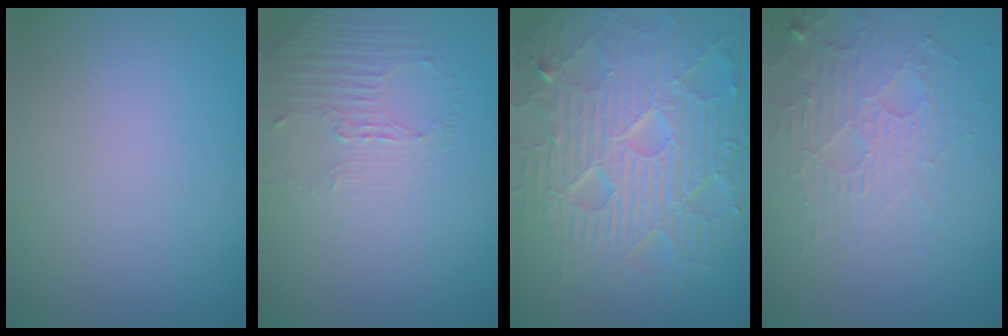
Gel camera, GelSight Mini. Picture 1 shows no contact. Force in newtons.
{"total": 1.4, "press": 0.8, "slide": 1.1}
{"total": 10.9, "press": 6.9, "slide": 8.5}
{"total": 3.9, "press": 3.5, "slide": 1.6}